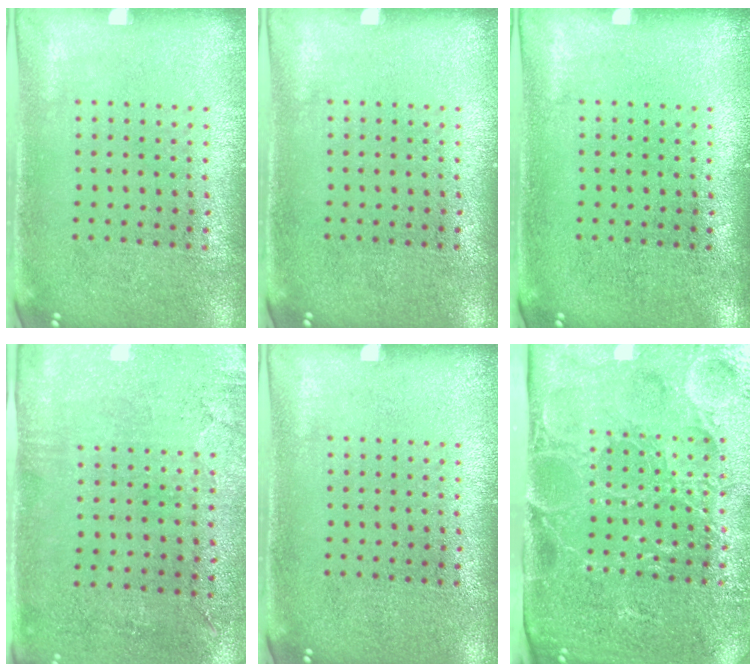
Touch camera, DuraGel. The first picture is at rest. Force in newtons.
{"total": 0.0}
{"total": 0.0}
{"total": 2.9, "press": 2.4, "slide": 1.7}
{"total": 0.0}
{"total": 4.8, "press": 4.1, "slide": 2.4}